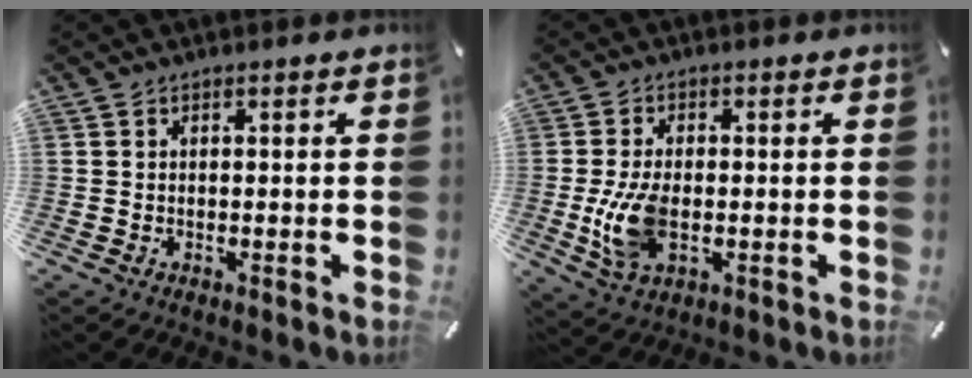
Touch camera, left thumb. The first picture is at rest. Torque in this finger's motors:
{"motor_torque": [0.74, 1.28, 0.28, -0.21, 0.12]}